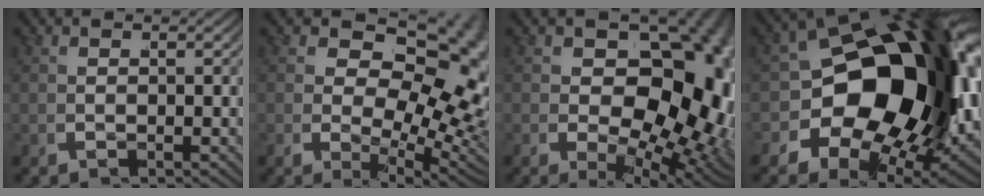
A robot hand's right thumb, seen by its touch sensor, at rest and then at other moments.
{"total": 11.8, "force": [1.2, 7.8, 8.8], "torque": [-0.125, -0.027, 0.022]}
{"total": 16.4, "force": [-0.2, 10.4, 12.7], "torque": [-0.194, -0.052, 0.021]}
{"total": 25.5, "force": [0.5, 15.2, 20.4], "torque": [-0.315, -0.050, 0.029]}